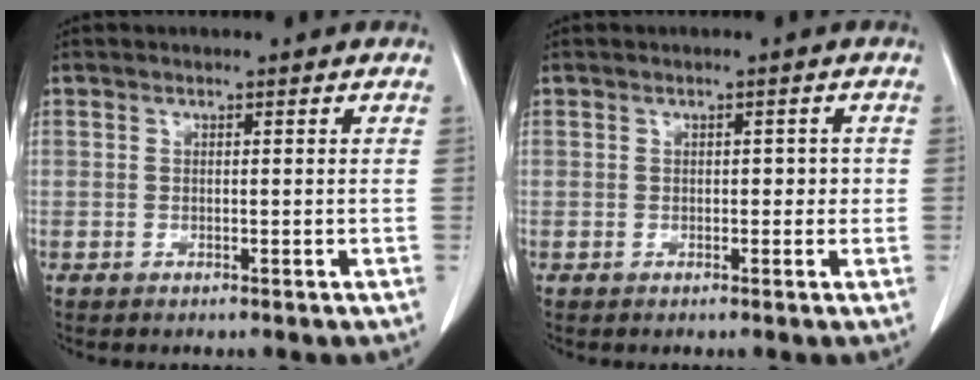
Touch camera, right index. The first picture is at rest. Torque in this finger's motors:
{"motor_torque": [0.07, -0.13, 0.10, 0.02]}